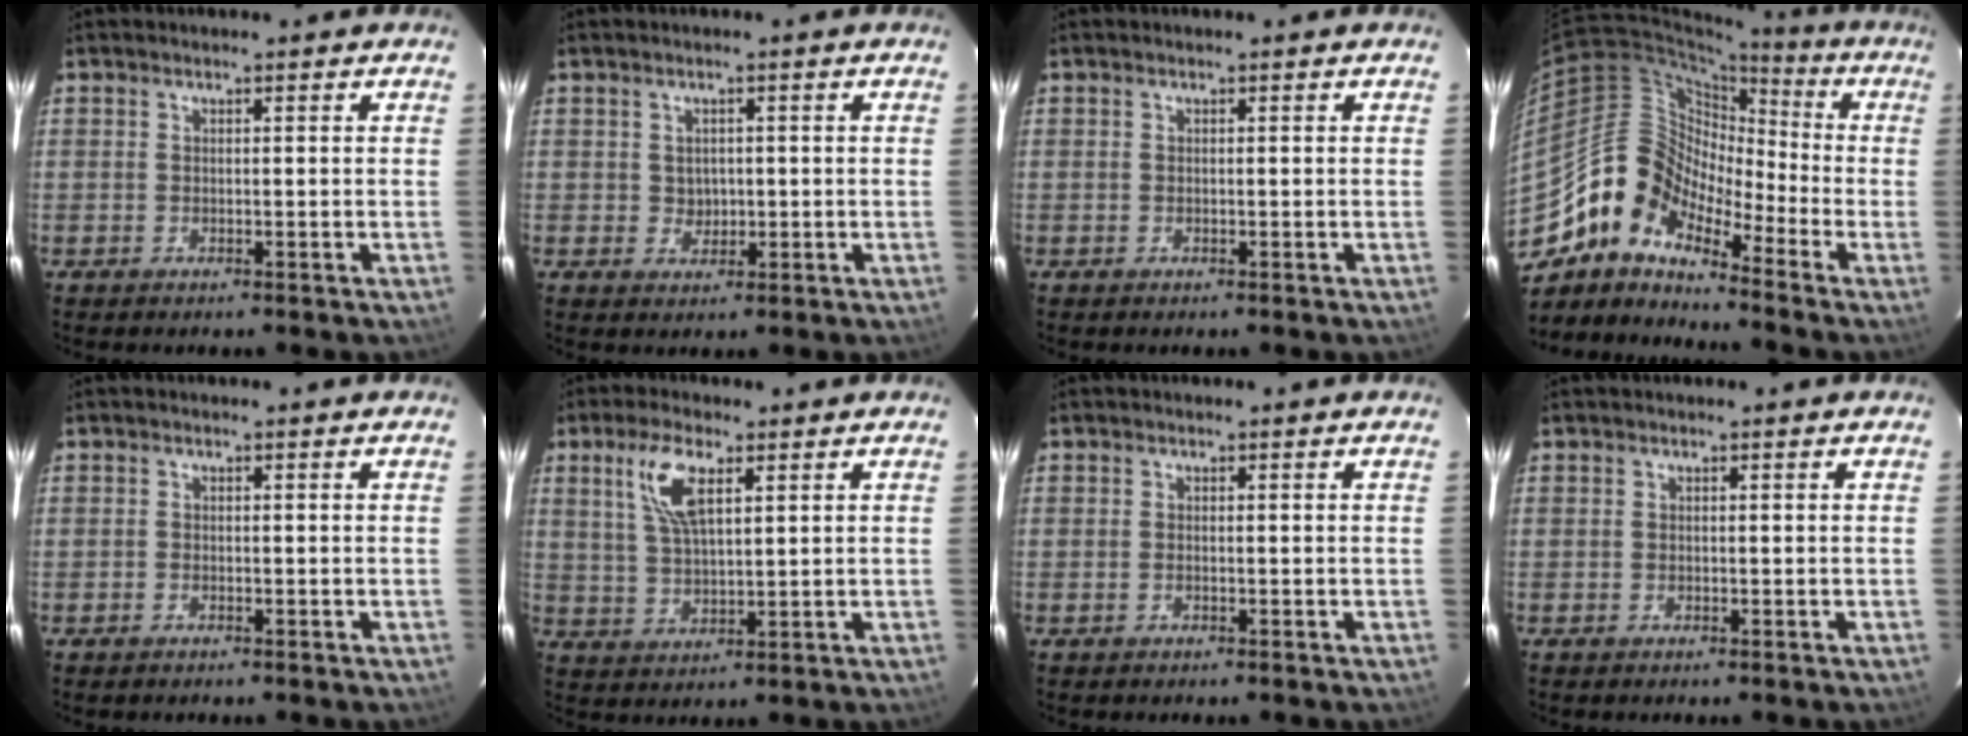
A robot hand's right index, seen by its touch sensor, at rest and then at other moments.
{"total": 2.3, "force": [0.2, 2.3, 0.6], "torque": [-0.006, 0.003, 0.008]}
{"total": 0.0}
{"total": 12.6, "force": [-8.4, 6.2, 6.9], "torque": [-0.114, 0.018, -0.187]}
{"total": 0.6, "force": [-0.5, 0.4, 0.1], "torque": [-0.003, 0.001, -0.010]}
{"total": 8.1, "force": [3.6, 3.0, 6.6], "torque": [-0.132, 0.008, 0.075]}
{"total": 0.0}
{"total": 0.0}